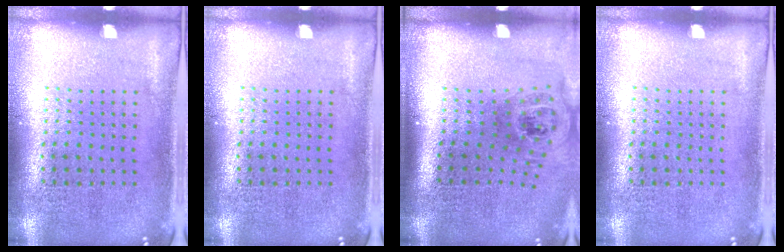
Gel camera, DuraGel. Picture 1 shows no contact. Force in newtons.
{"total": 0.0}
{"total": 1.6, "press": 1.2, "slide": 1.1}
{"total": 0.0}